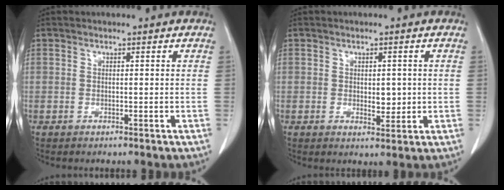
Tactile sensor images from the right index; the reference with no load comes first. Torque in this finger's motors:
{"motor_torque": [0.05, 0.12, 0.04, 0.01]}